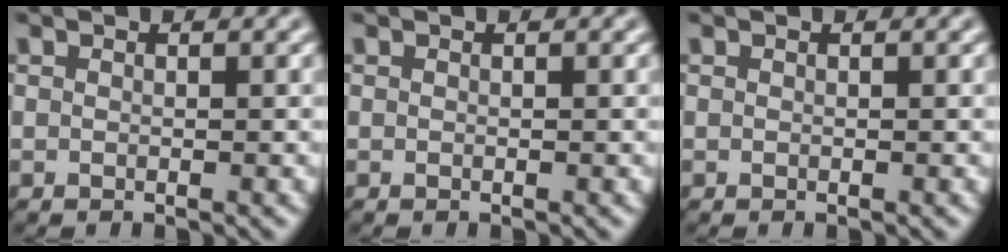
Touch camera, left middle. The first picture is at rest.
{"total": 0.0}
{"total": 0.0}